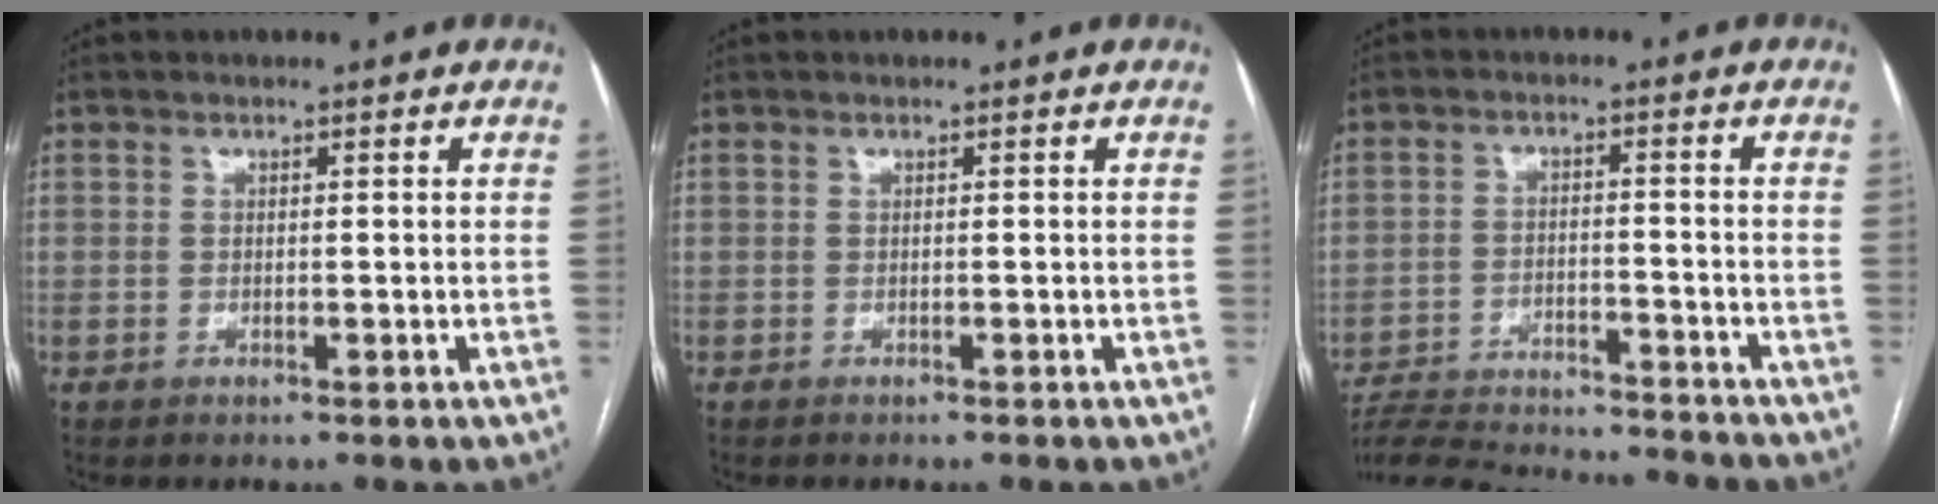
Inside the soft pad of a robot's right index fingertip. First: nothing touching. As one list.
[{"total": 0.9, "force": [-0.9, 0.0, 0.3], "torque": [0.002, -0.001, -0.013]}, {"total": 18.1, "force": [-17.2, 1.4, 5.7], "torque": [-0.118, -0.017, -0.255]}]